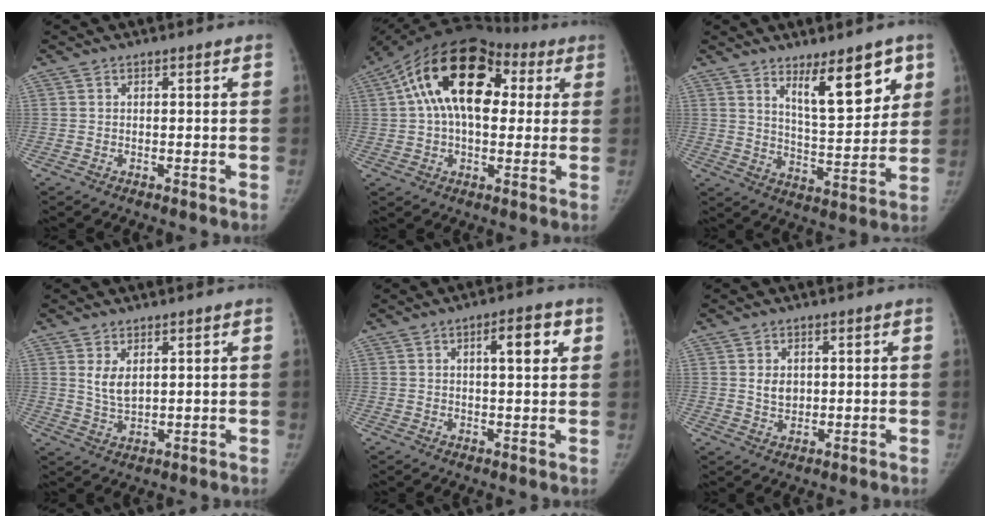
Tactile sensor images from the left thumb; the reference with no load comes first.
{"total": 20.9, "force": [5.1, 12.7, 15.8], "torque": [-0.263, 0.039, 0.072]}
{"total": 12.4, "force": [7.0, 4.3, 9.3], "torque": [-0.107, -0.055, 0.115]}
{"total": 4.2, "force": [1.7, 2.3, 3.2], "torque": [-0.051, -0.015, 0.041]}
{"total": 6.1, "force": [2.1, 2.2, 5.3], "torque": [-0.063, -0.001, 0.027]}
{"total": 3.4, "force": [0.7, 2.6, 2.1], "torque": [-0.021, -0.006, 0.018]}